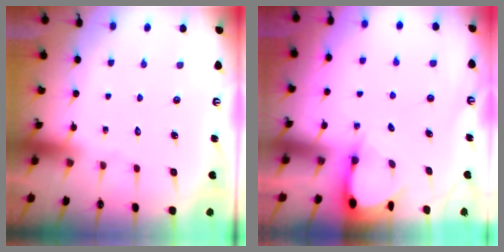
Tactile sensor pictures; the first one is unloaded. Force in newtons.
{"total": 2.8, "press": 2.8, "slide": 0.2}